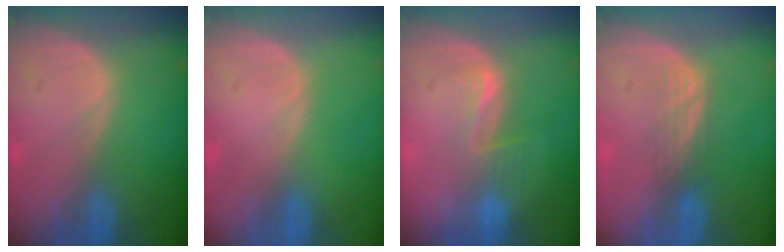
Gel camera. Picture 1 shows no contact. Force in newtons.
{"total": 0.0}
{"total": 3.5, "press": 3.2, "slide": 1.5}
{"total": 3.1, "press": 2.6, "slide": 1.6}